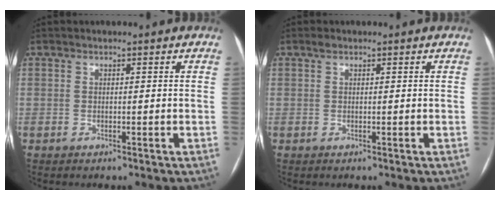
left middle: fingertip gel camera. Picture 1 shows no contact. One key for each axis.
{"total": 0.6, "fx": 0.4, "fy": 0.3, "fz": 0.3, "tx": -0.008, "ty": 0.008, "tz": 0.008}